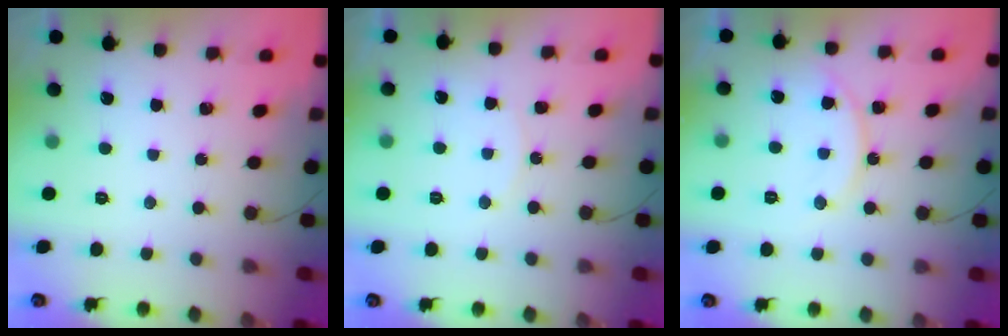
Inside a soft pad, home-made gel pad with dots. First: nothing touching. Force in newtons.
{"total": 5.3, "press": 5.3, "slide": 0.5}
{"total": 10.1, "press": 10.1, "slide": 0.2}